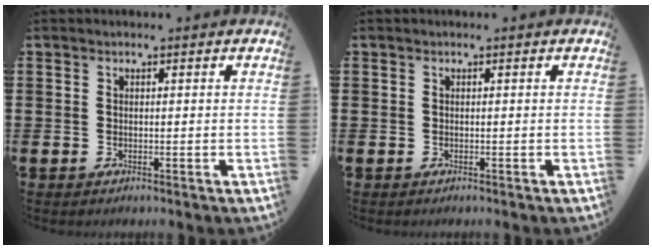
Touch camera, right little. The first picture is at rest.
{"total": 0.0}